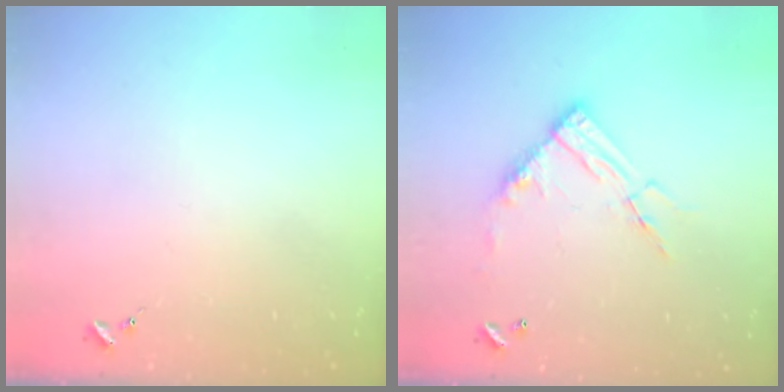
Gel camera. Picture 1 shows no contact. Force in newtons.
{"total": 13.1, "press": 13.0, "slide": 1.2}